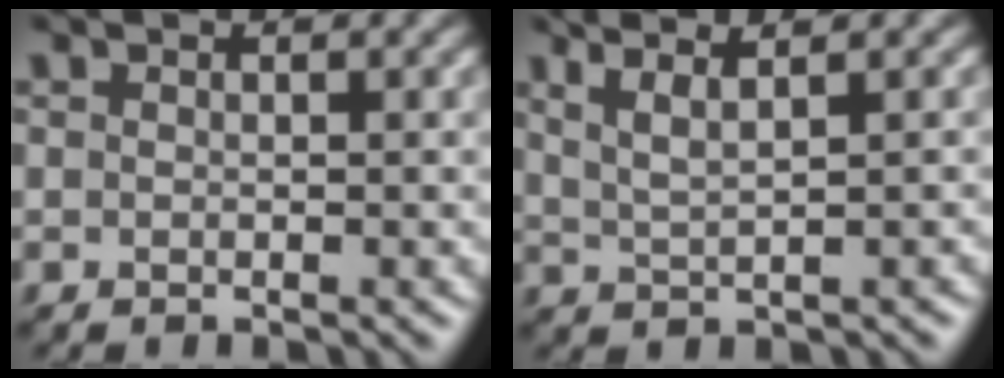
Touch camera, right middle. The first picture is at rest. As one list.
[{"total": 3.7, "force": [2.4, 1.0, 2.6], "torque": [-0.035, 0.011, 0.033]}]